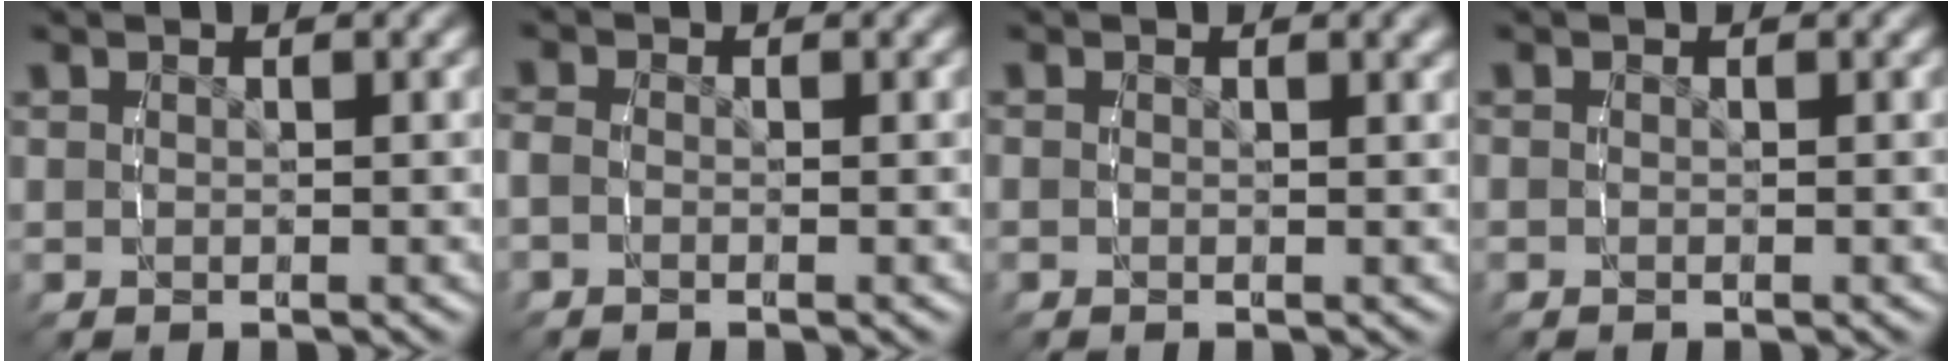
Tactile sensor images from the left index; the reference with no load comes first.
{"total": 2.0, "force": [-0.6, 1.7, 1.0], "torque": [-0.026, 0.002, -0.020]}
{"total": 0.7, "force": [-0.2, 0.5, 0.3], "torque": [-0.002, -0.002, -0.009]}
{"total": 0.6, "force": [-0.6, -0.1, -0.2], "torque": [0.012, -0.010, -0.007]}